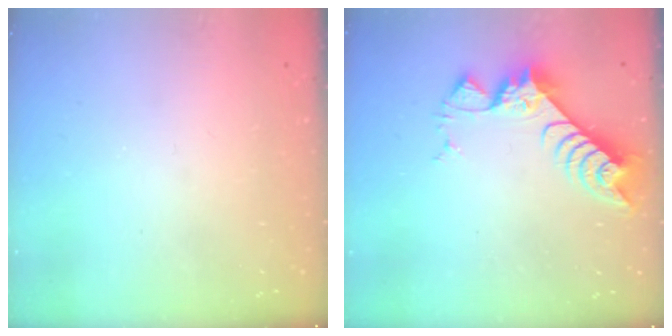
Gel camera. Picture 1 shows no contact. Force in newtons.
{"total": 8.4, "press": 8.4, "slide": 0.8}